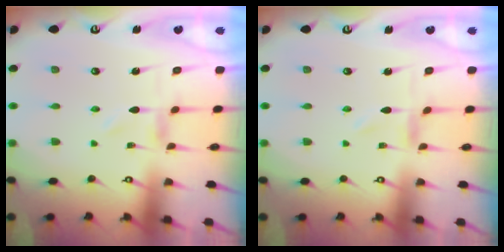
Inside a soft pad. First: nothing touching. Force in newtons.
{"total": 0.0}